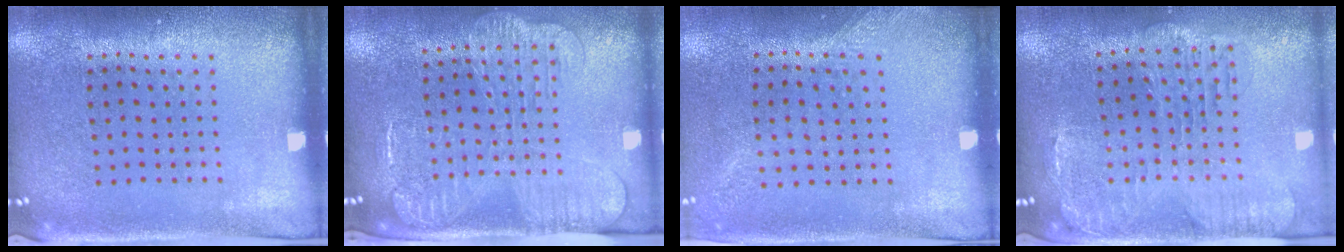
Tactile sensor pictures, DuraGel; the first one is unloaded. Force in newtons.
{"total": 2.4, "press": 2.0, "slide": 1.4}
{"total": 1.3, "press": 1.0, "slide": 0.9}
{"total": 1.5, "press": 1.4, "slide": 0.4}